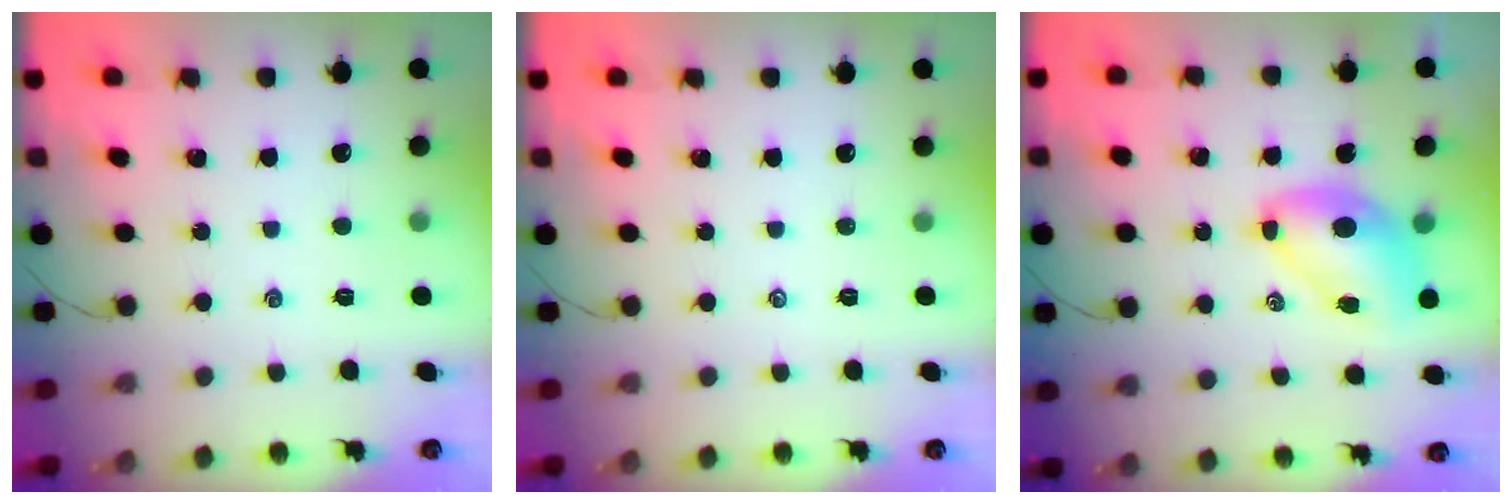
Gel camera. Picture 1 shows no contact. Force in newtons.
{"total": 0.0}
{"total": 8.3, "press": 8.0, "slide": 2.1}